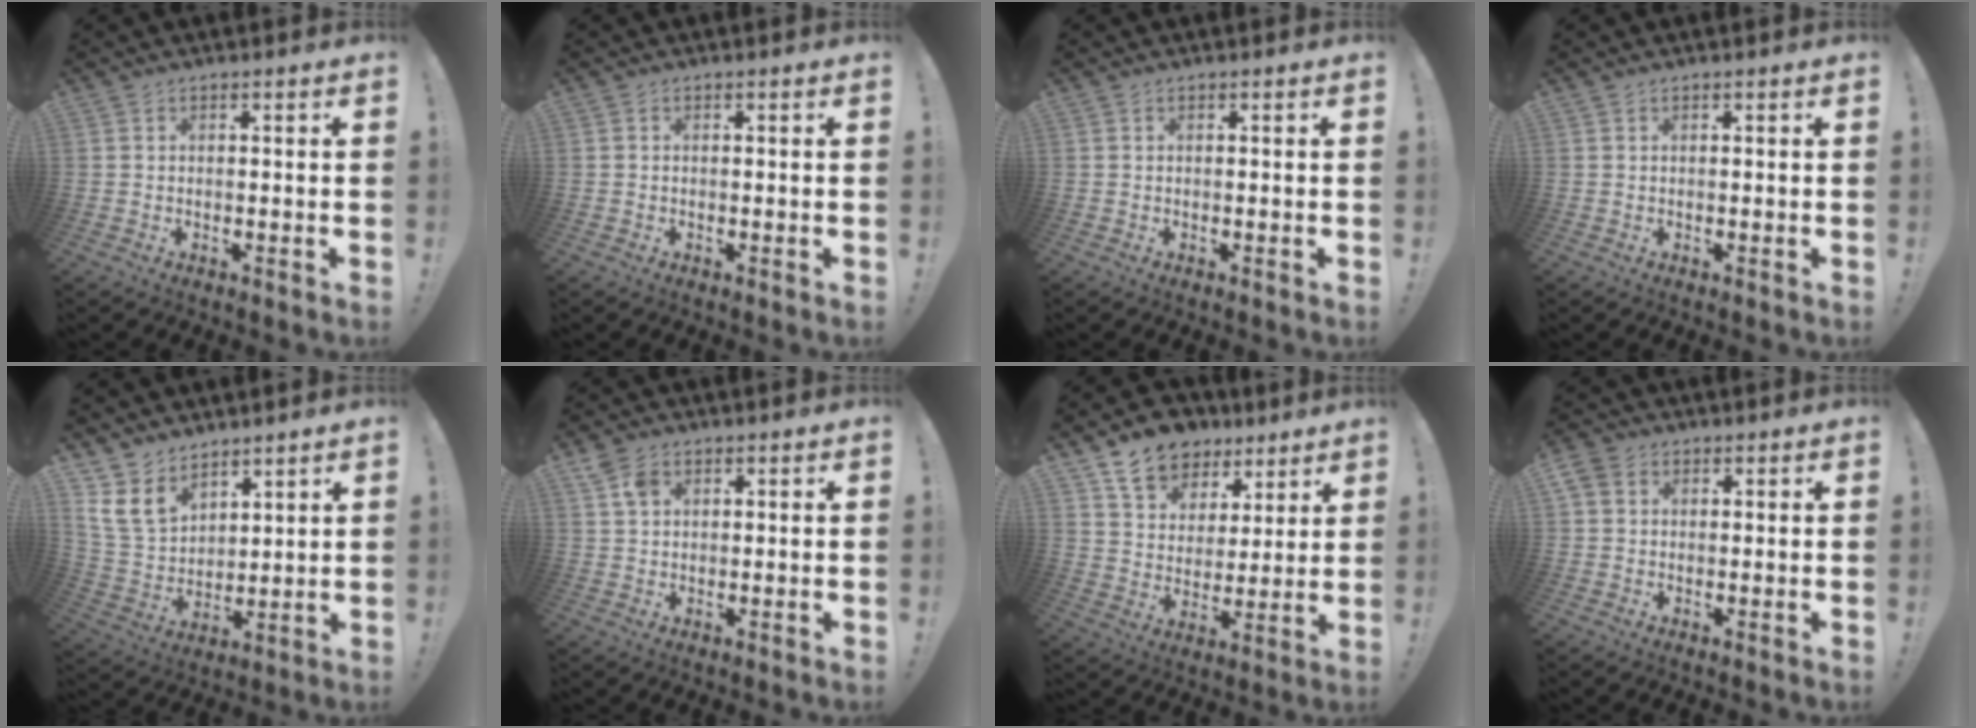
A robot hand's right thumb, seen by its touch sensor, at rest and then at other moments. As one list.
[{"total": 0.0}, {"total": 0.0}, {"total": 0.0}, {"total": 12.0, "force": [7.8, 7.6, 5.0], "torque": [-0.105, -0.044, 0.160]}, {"total": 4.6, "force": [2.2, 3.2, 2.5], "torque": [-0.045, 0.002, 0.044]}, {"total": 11.8, "force": [8.2, 7.8, 3.3], "torque": [-0.050, -0.057, 0.156]}, {"total": 4.2, "force": [1.5, 3.3, 2.1], "torque": [-0.044, 0.004, 0.033]}]